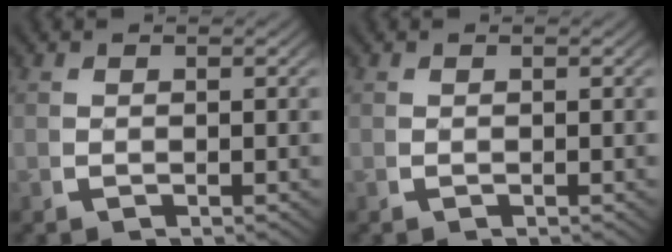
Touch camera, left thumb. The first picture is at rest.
{"total": 0.0}